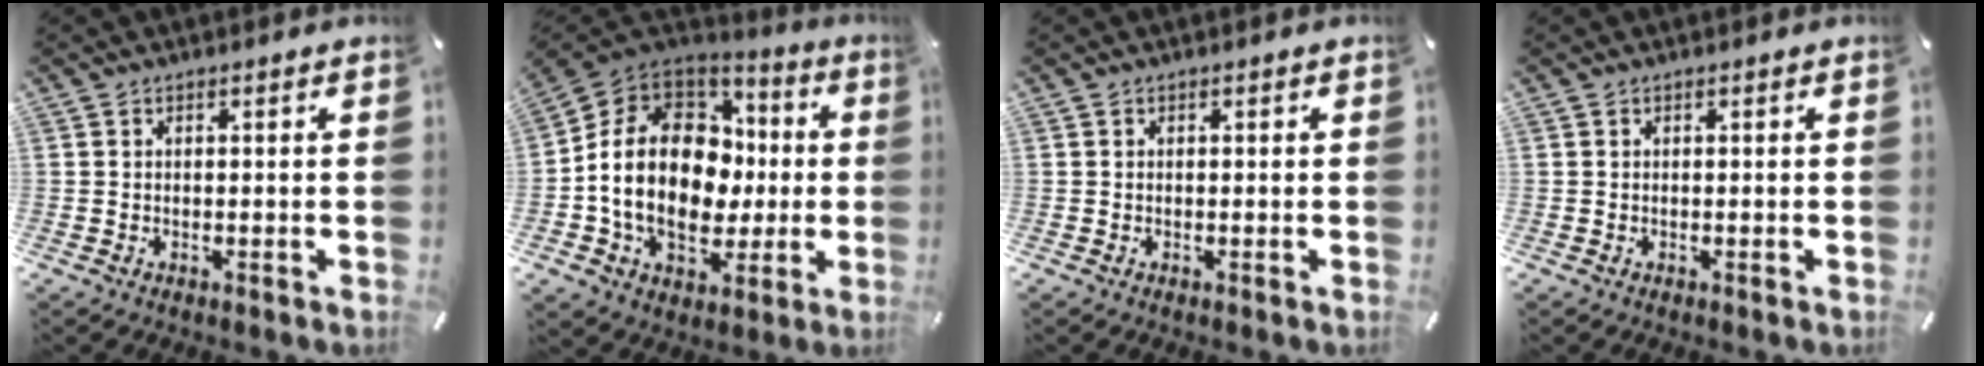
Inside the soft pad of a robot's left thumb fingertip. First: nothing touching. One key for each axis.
{"total": 18.7, "fx": -1.3, "fy": 14.6, "fz": 11.7, "tx": -0.244, "ty": 0.009, "tz": -0.014}
{"total": 0.0}
{"total": 0.0}